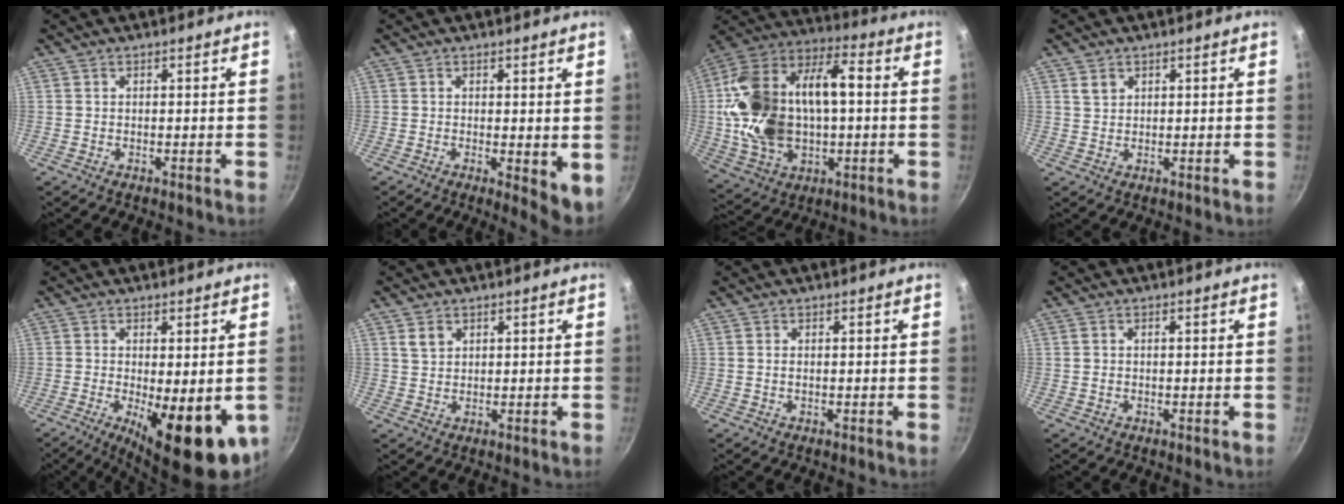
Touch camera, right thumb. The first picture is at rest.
{"total": 4.5, "force": [-0.3, 1.3, 4.3], "torque": [-0.057, -0.013, -0.003]}
{"total": 25.9, "force": [0.7, 14.8, 21.3], "torque": [-0.412, 0.020, 0.013]}
{"total": 2.0, "force": [1.1, 1.5, 0.8], "torque": [-0.006, -0.005, 0.022]}
{"total": 16.3, "force": [-5.0, 5.9, 14.3], "torque": [-0.162, -0.021, -0.052]}
{"total": 2.7, "force": [1.4, 2.0, 1.2], "torque": [-0.015, -0.006, 0.031]}
{"total": 0.6, "force": [0.1, 0.4, 0.5], "torque": [-0.014, 0.002, 0.004]}
{"total": 0.9, "force": [0.1, 0.7, 0.6], "torque": [-0.013, 0.004, 0.004]}